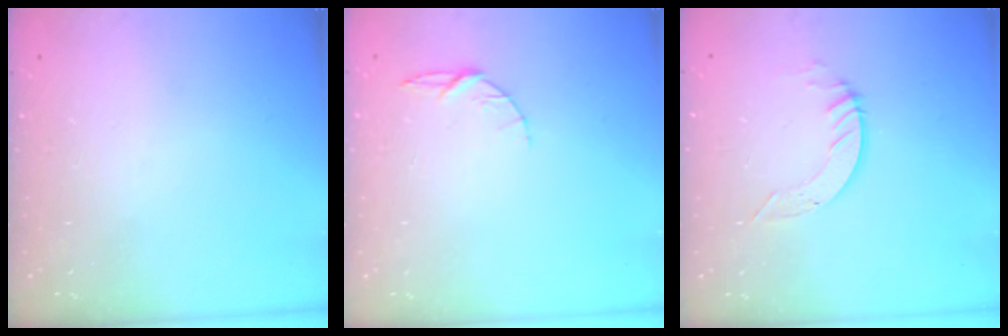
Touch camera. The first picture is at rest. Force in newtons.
{"total": 5.1, "press": 5.1, "slide": 0.4}
{"total": 4.0, "press": 4.0, "slide": 0.2}